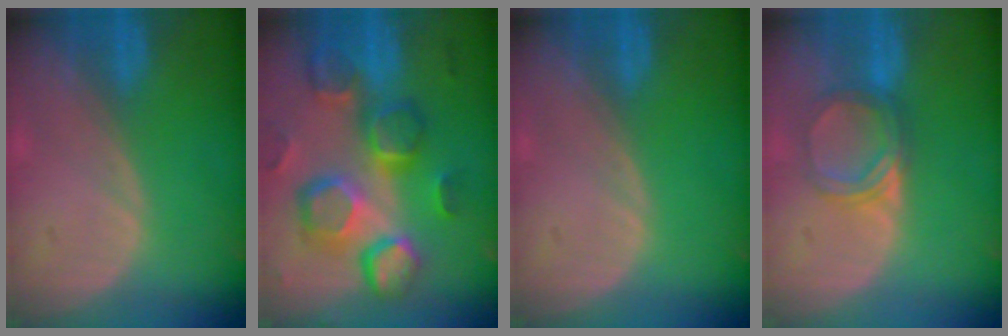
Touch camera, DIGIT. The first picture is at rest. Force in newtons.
{"total": 13.0, "press": 11.4, "slide": 6.3}
{"total": 0.0}
{"total": 5.0, "press": 4.6, "slide": 1.8}